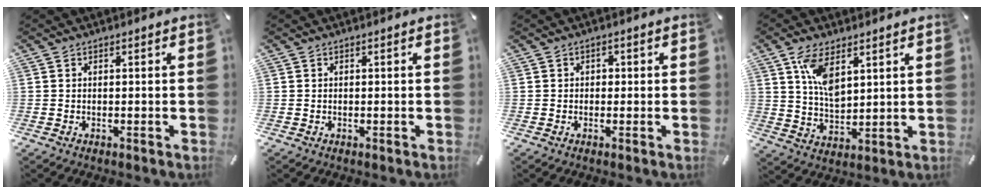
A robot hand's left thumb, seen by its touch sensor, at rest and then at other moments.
{"total": 0.0}
{"total": 1.4, "force": [-0.2, 1.2, 0.5], "torque": [-0.011, 0.007, -0.007]}
{"total": 9.0, "force": [4.7, 4.4, 6.3], "torque": [-0.139, -0.017, 0.082]}